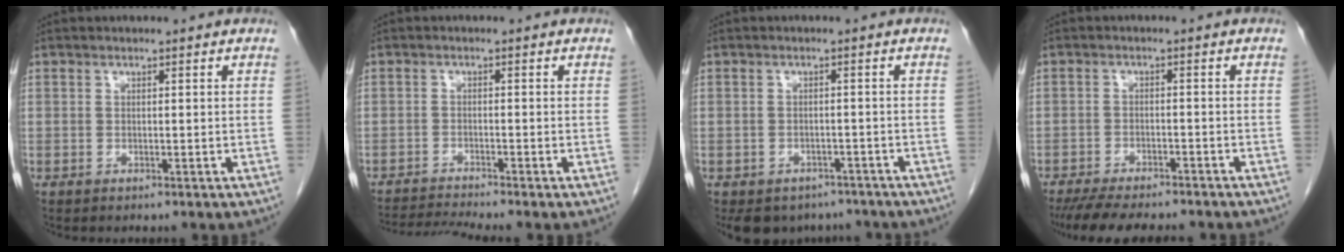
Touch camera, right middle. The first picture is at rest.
{"total": 5.0, "force": [-4.5, -2.0, 0.9], "torque": [-0.019, -0.013, -0.081]}
{"total": 8.9, "force": [-7.2, 5.0, 1.5], "torque": [-0.014, 0.007, -0.084]}
{"total": 12.2, "force": [-10.7, 2.3, 5.4], "torque": [-0.080, -0.013, -0.151]}